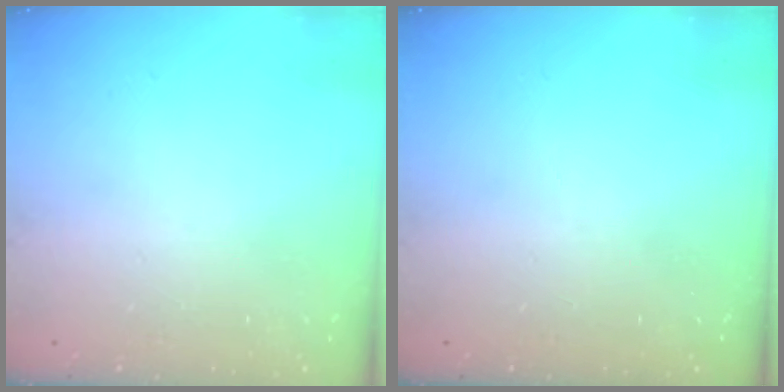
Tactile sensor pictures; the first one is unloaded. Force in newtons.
{"total": 0.0}